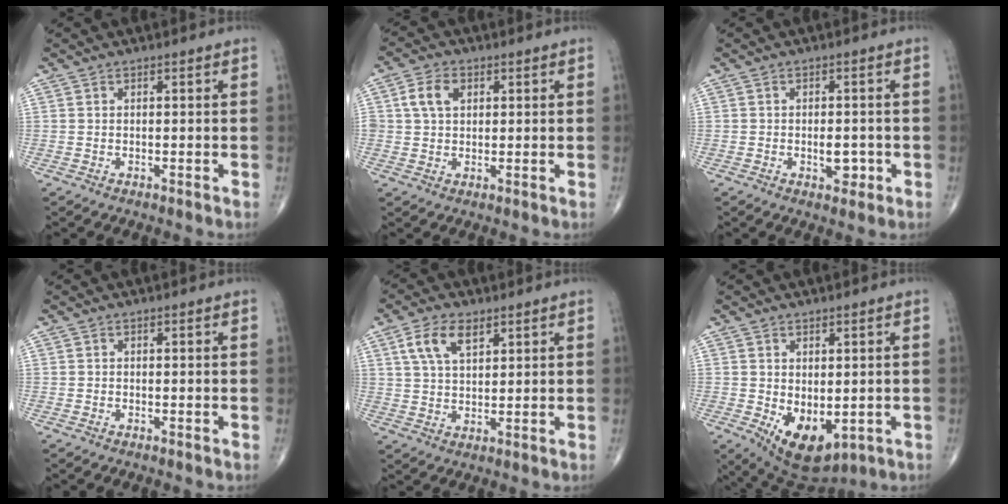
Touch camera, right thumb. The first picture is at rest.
{"total": 5.3, "force": [1.6, 3.7, 3.4], "torque": [-0.057, 0.005, 0.027]}
{"total": 3.5, "force": [-0.8, 2.0, 2.7], "torque": [-0.025, 0.002, -0.007]}
{"total": 0.0}
{"total": 7.2, "force": [3.6, 3.8, 4.9], "torque": [-0.086, -0.010, 0.070]}
{"total": 9.9, "force": [-1.9, 5.7, 7.9], "torque": [-0.112, -0.011, -0.004]}